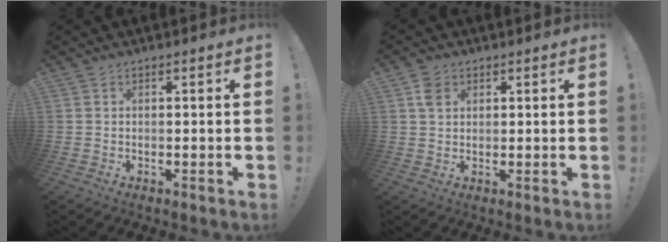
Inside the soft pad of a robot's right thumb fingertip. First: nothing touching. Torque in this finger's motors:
{"motor_torque": [-0.20, 0.32, -0.08, 0.06, 0.12]}